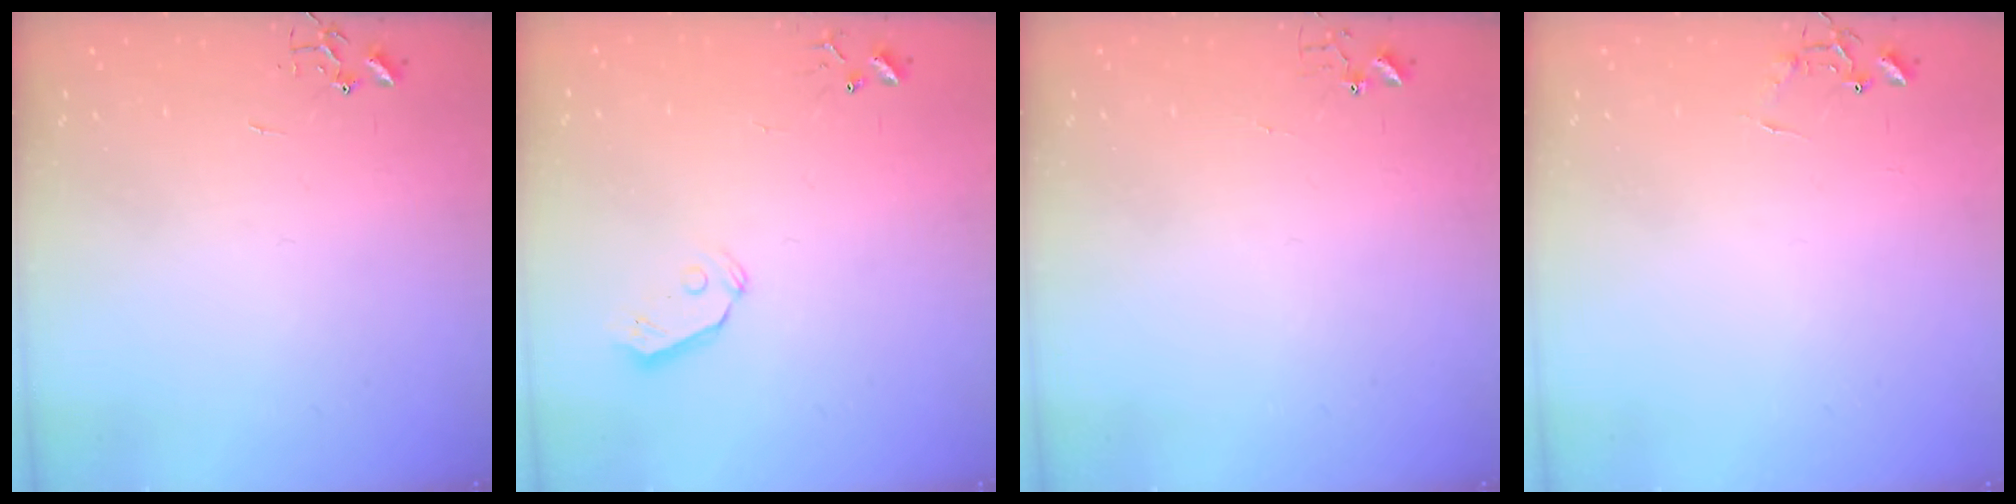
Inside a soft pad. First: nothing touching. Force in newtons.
{"total": 6.4, "press": 6.4, "slide": 0.6}
{"total": 3.9, "press": 3.9, "slide": 0.3}
{"total": 6.4, "press": 6.4, "slide": 0.4}